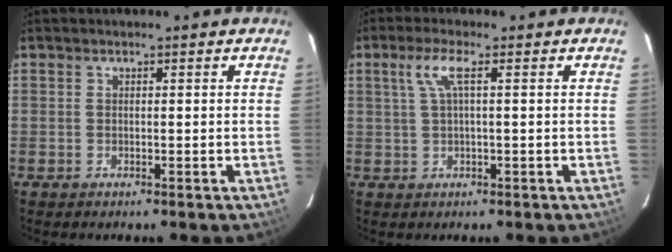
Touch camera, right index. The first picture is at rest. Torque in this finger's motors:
{"motor_torque": [0.29, -0.17, 0.27, 0.08]}